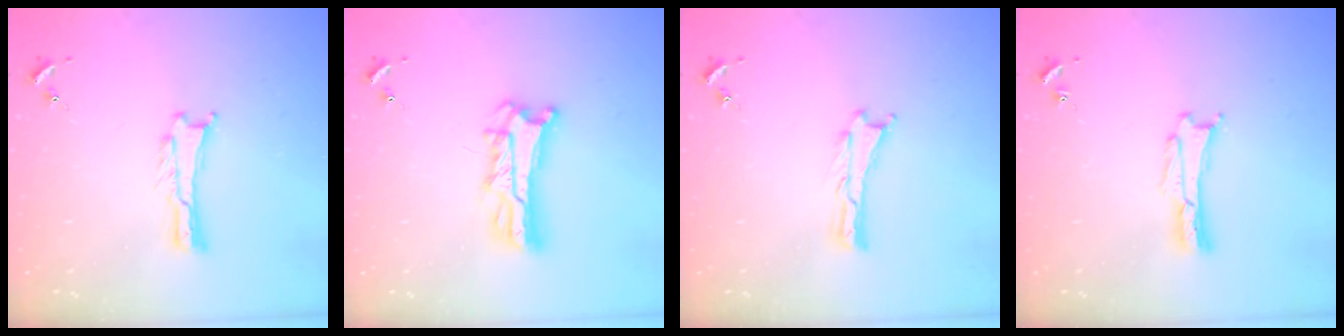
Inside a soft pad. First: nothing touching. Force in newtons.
{"total": 7.0, "press": 6.9, "slide": 0.6}
{"total": 0.0}
{"total": 0.0}